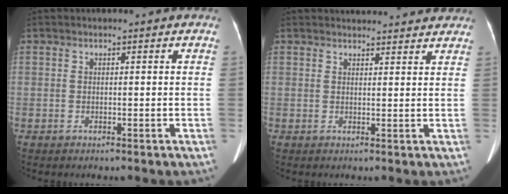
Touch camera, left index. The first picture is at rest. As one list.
[{"total": 9.8, "force": [9.4, 1.8, 2.3], "torque": [-0.017, 0.014, 0.096]}]